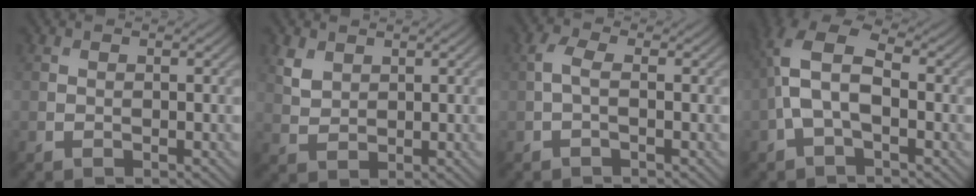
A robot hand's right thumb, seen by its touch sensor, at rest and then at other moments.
{"total": 2.8, "force": [1.7, 1.8, 1.3], "torque": [-0.036, -0.003, 0.038]}
{"total": 1.7, "force": [-0.2, 0.7, 1.6], "torque": [-0.040, 0.005, -0.009]}
{"total": 8.1, "force": [-0.6, 4.1, 6.9], "torque": [-0.161, 0.021, -0.023]}